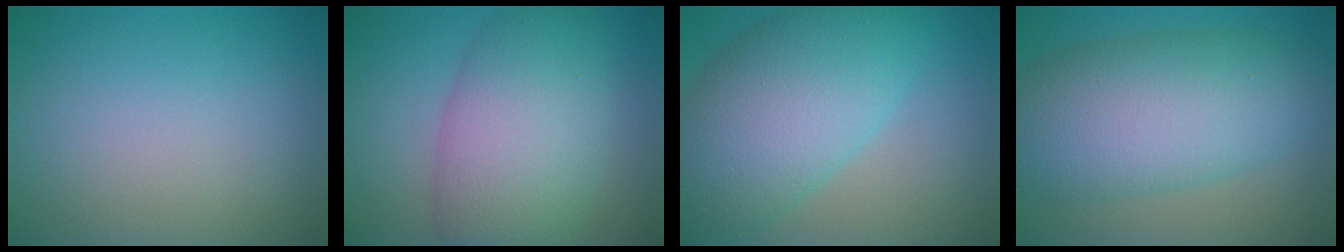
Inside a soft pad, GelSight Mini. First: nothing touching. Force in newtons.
{"total": 8.9, "press": 8.9, "slide": 0.4}
{"total": 10.5, "press": 10.5, "slide": 0.4}
{"total": 10.7, "press": 10.7, "slide": 0.5}